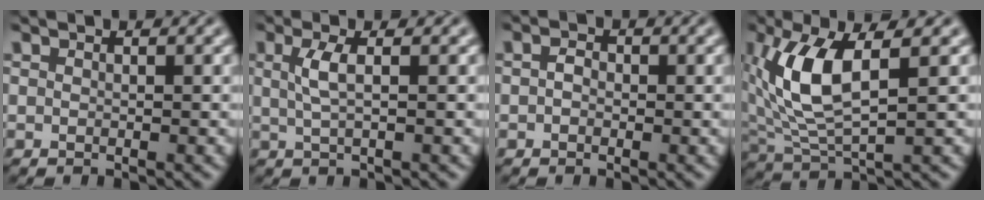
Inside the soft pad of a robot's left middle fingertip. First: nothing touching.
{"total": 2.2, "force": [0.5, 0.6, 2.1], "torque": [-0.044, 0.002, 0.009]}
{"total": 1.3, "force": [0.0, 0.9, 0.8], "torque": [-0.014, 0.001, -0.005]}
{"total": 7.2, "force": [1.7, 3.0, 6.3], "torque": [-0.144, -0.001, 0.034]}